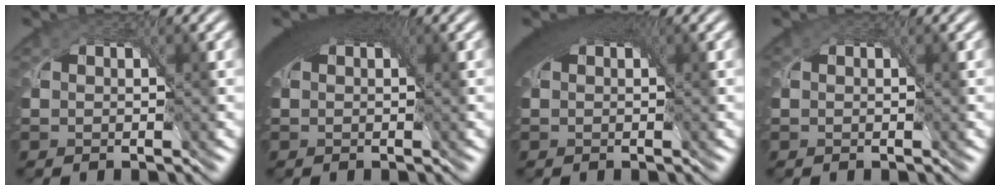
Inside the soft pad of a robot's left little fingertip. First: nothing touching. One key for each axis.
{"total": 7.3, "fx": 3.0, "fy": 3.6, "fz": 5.6, "tx": -0.090, "ty": 0.017, "tz": 0.032}
{"total": 6.7, "fx": 2.9, "fy": 3.3, "fz": 5.0, "tx": -0.085, "ty": 0.015, "tz": 0.033}
{"total": 0.0}